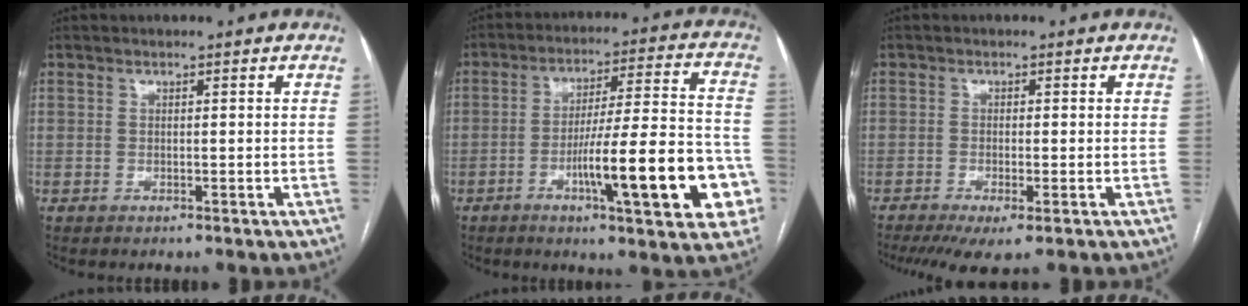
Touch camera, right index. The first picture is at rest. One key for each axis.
{"total": 18.5, "fx": -6.4, "fy": 2.1, "fz": 17.2, "tx": -0.216, "ty": 0.018, "tz": -0.083}
{"total": 5.6, "fx": -3.4, "fy": 1.0, "fz": 4.4, "tx": -0.072, "ty": -0.016, "tz": -0.056}